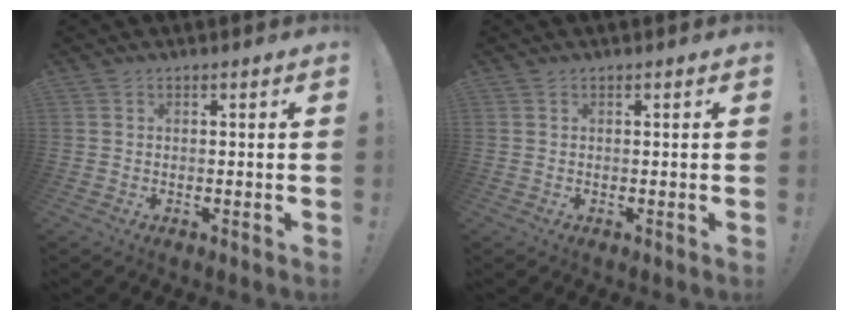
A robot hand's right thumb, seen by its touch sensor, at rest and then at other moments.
{"total": 0.0}